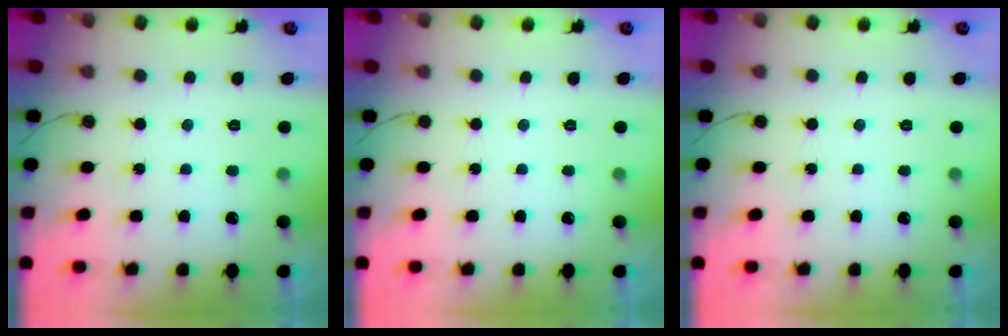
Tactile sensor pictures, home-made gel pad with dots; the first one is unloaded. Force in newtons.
{"total": 0.0}
{"total": 0.0}